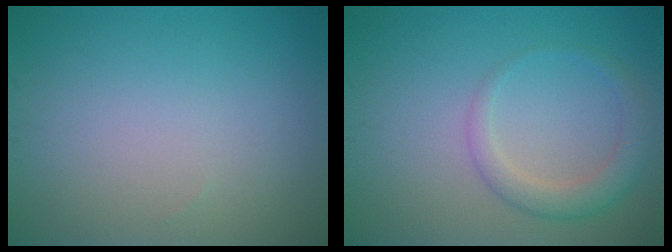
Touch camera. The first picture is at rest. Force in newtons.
{"total": 2.8, "press": 2.8, "slide": 0.2}